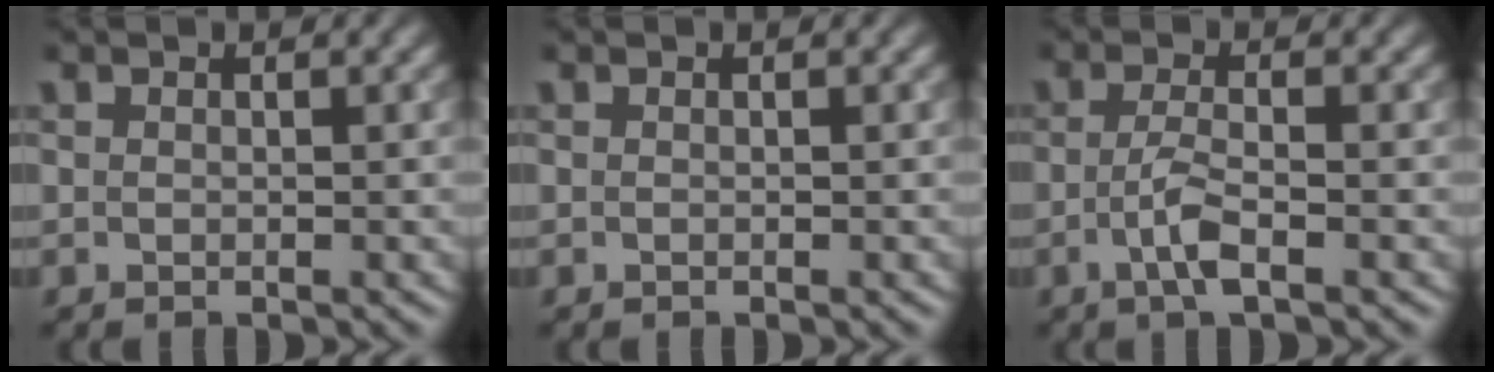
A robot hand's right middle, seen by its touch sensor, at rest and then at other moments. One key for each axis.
{"total": 0.0}
{"total": 2.7, "fx": -0.9, "fy": 0.6, "fz": 2.5, "tx": -0.052, "ty": 0.000, "tz": -0.023}